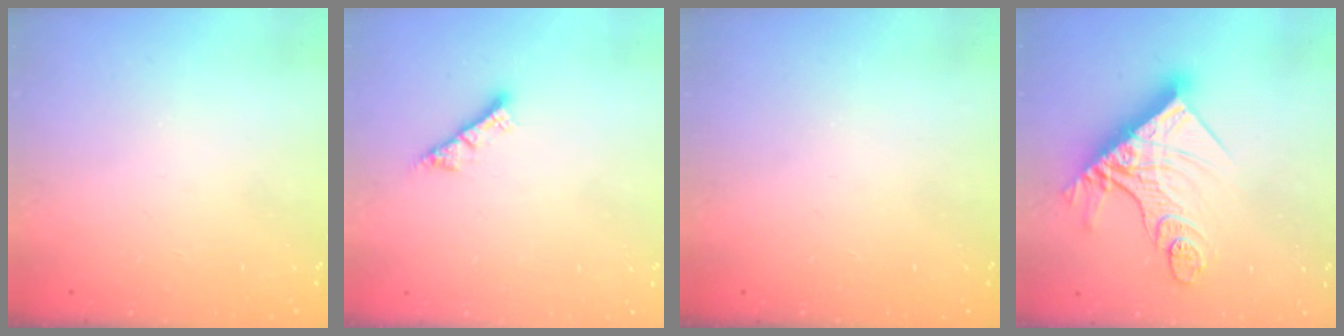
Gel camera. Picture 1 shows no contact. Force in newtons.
{"total": 4.8, "press": 4.8, "slide": 0.3}
{"total": 0.0}
{"total": 19.0, "press": 18.9, "slide": 2.3}